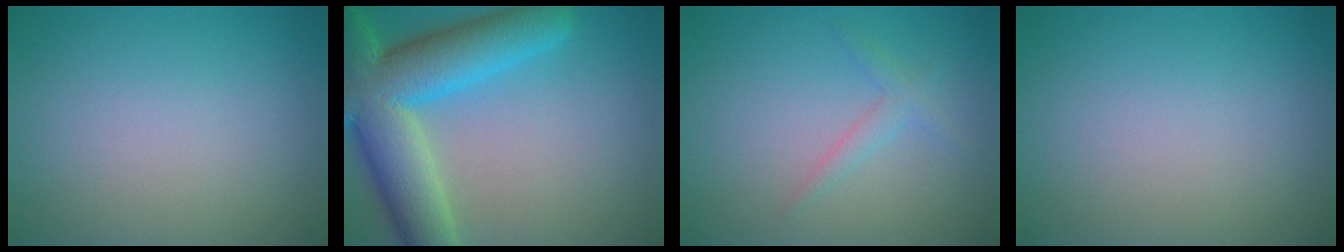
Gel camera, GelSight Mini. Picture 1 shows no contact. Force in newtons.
{"total": 11.6, "press": 11.6, "slide": 0.6}
{"total": 1.4, "press": 1.4, "slide": 0.0}
{"total": 0.0}